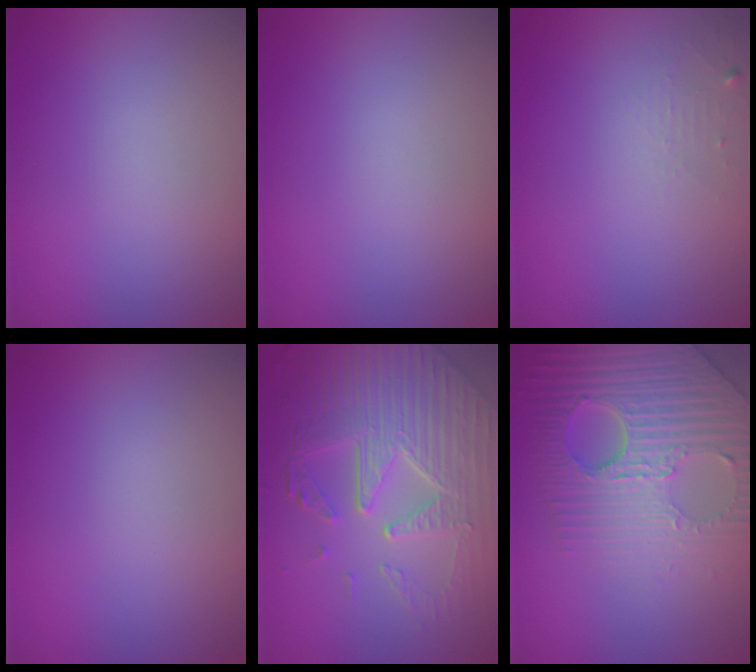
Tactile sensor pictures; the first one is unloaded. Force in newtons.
{"total": 0.0}
{"total": 1.0, "press": 1.0, "slide": 0.1}
{"total": 0.0}
{"total": 8.4, "press": 5.8, "slide": 6.1}
{"total": 7.1, "press": 5.7, "slide": 4.2}